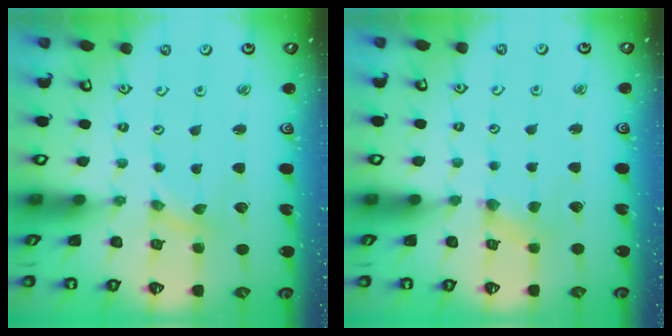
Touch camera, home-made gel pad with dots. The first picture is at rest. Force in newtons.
{"total": 0.6, "press": 0.6, "slide": 0.2}